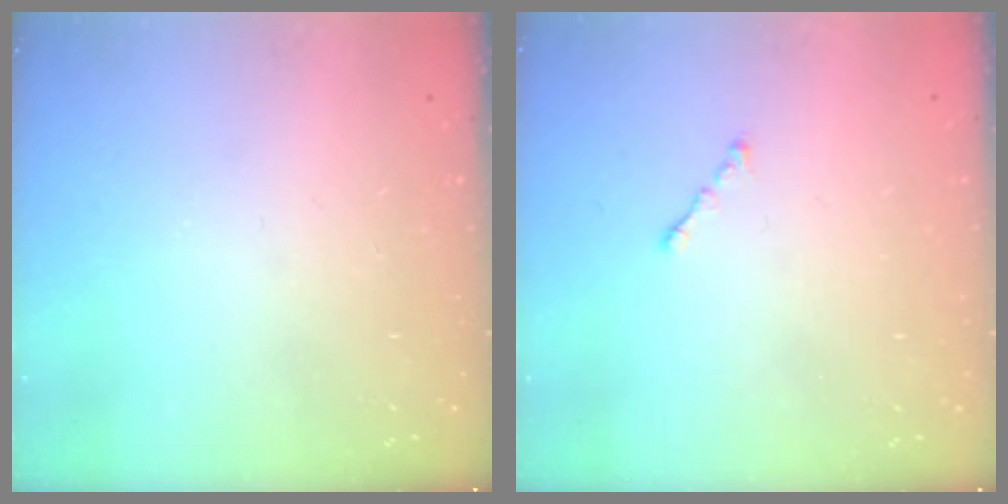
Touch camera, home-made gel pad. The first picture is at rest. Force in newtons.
{"total": 0.7, "press": 0.5, "slide": 0.5}